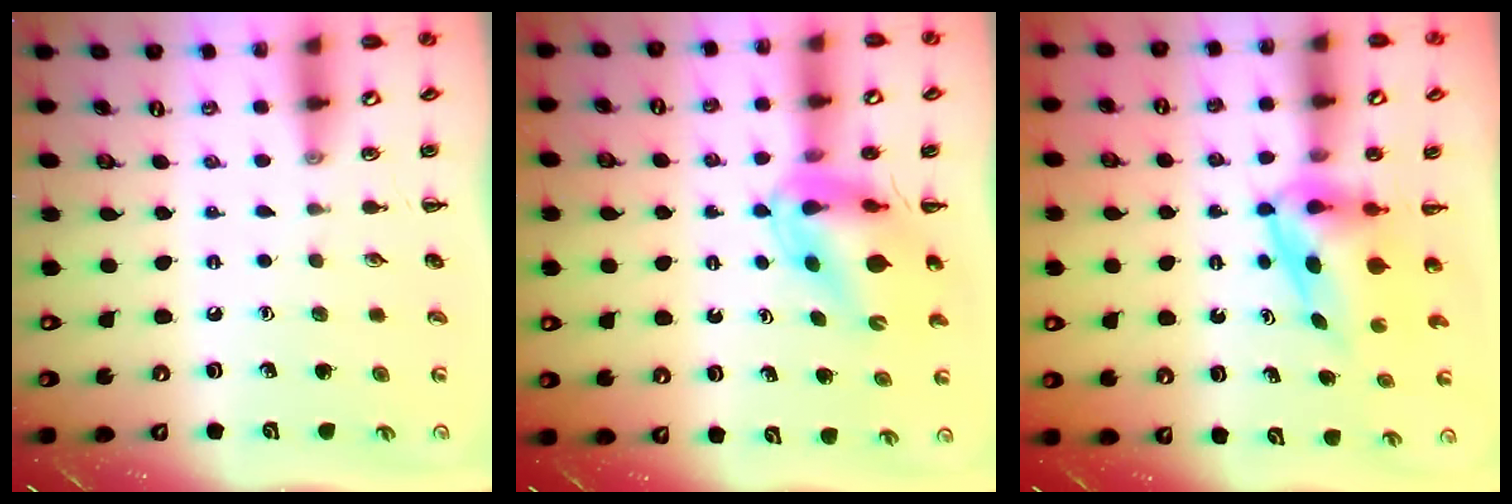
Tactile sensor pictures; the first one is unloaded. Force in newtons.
{"total": 10.7, "press": 10.1, "slide": 3.4}
{"total": 5.6, "press": 5.5, "slide": 0.9}